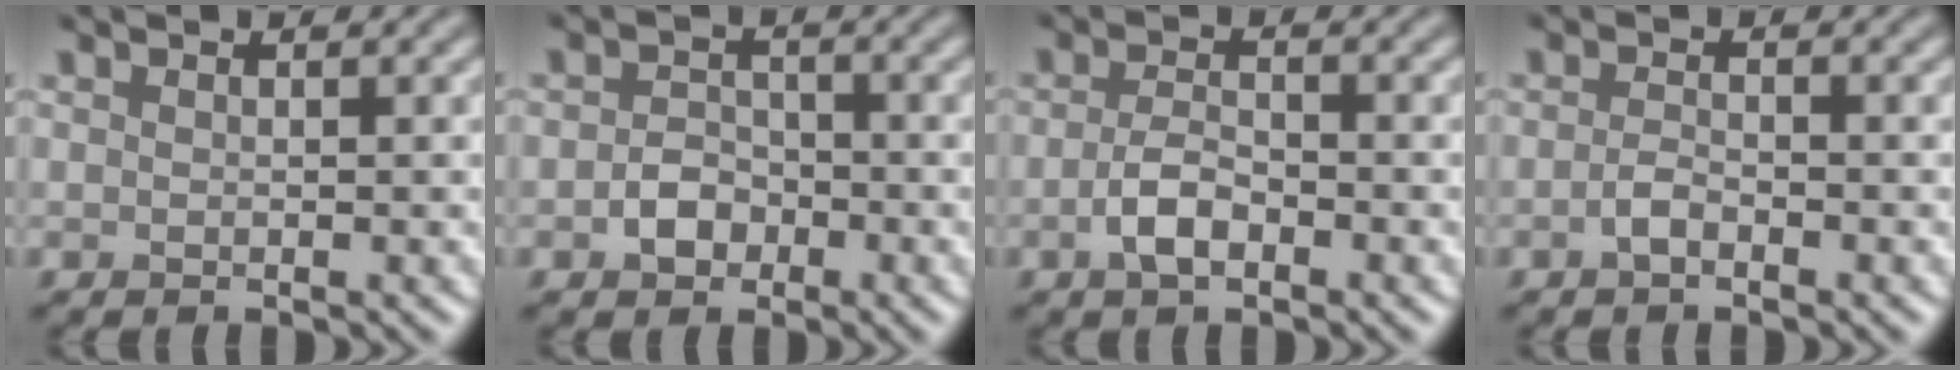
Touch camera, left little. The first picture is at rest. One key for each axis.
{"total": 2.3, "fx": -1.0, "fy": 1.8, "fz": 1.1, "tx": -0.017, "ty": 0.002, "tz": -0.022}
{"total": 2.7, "fx": -1.1, "fy": 1.3, "fz": 2.2, "tx": -0.044, "ty": 0.001, "tz": -0.026}
{"total": 1.3, "fx": -0.7, "fy": 0.5, "fz": 1.0, "tx": -0.023, "ty": 0.002, "tz": -0.017}